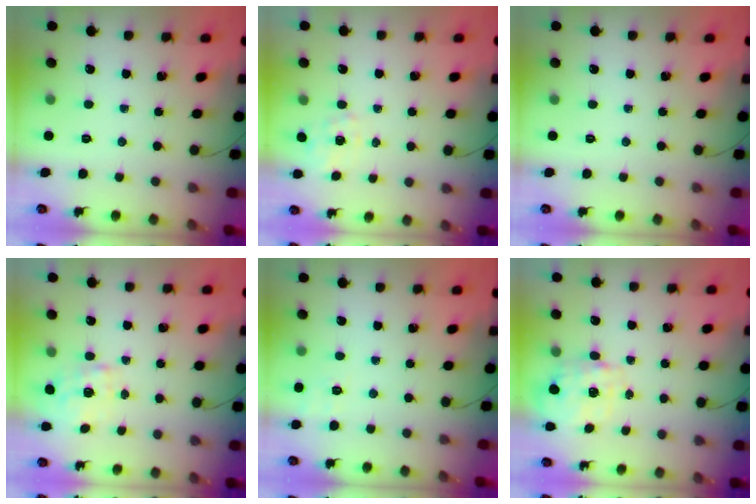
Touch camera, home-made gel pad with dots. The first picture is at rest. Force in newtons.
{"total": 0.9, "press": 0.2, "slide": 0.9}
{"total": 0.0}
{"total": 1.1, "press": 1.0, "slide": 0.5}
{"total": 7.7, "press": 7.5, "slide": 1.9}
{"total": 3.9, "press": 3.8, "slide": 0.9}